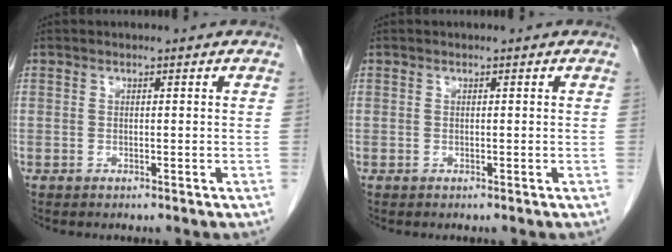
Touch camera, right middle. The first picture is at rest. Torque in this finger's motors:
{"motor_torque": [0.00, 0.00, 0.00, 0.00]}